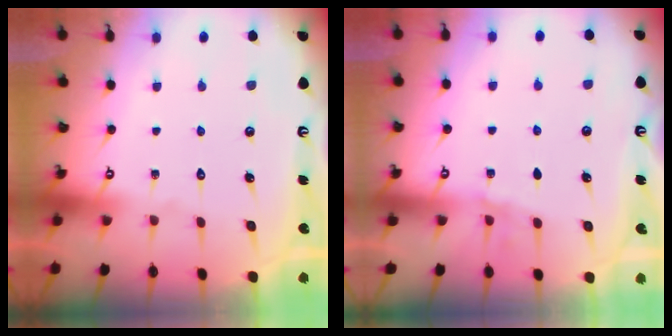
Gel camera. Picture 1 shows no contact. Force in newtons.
{"total": 2.4, "press": 2.3, "slide": 0.3}